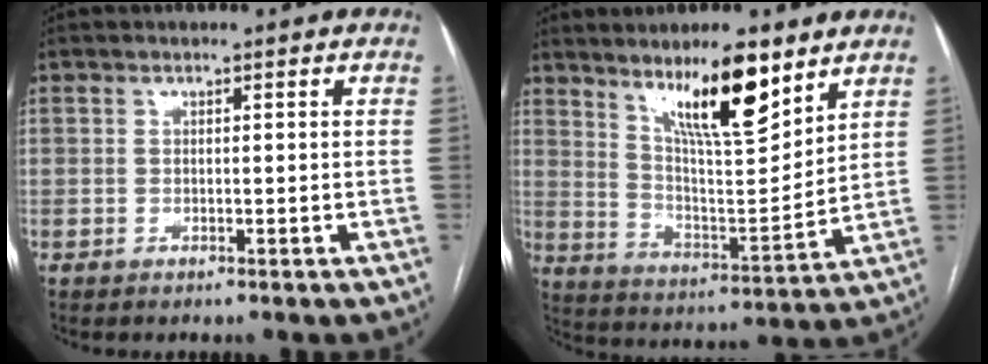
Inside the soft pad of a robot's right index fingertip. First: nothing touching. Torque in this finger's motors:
{"motor_torque": [1.01, 1.12, 0.30, 0.09]}